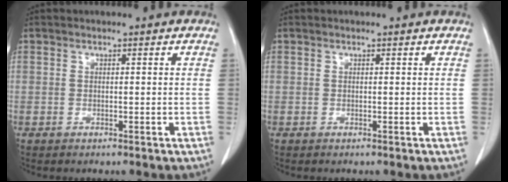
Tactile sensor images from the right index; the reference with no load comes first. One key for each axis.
{"total": 0.0}